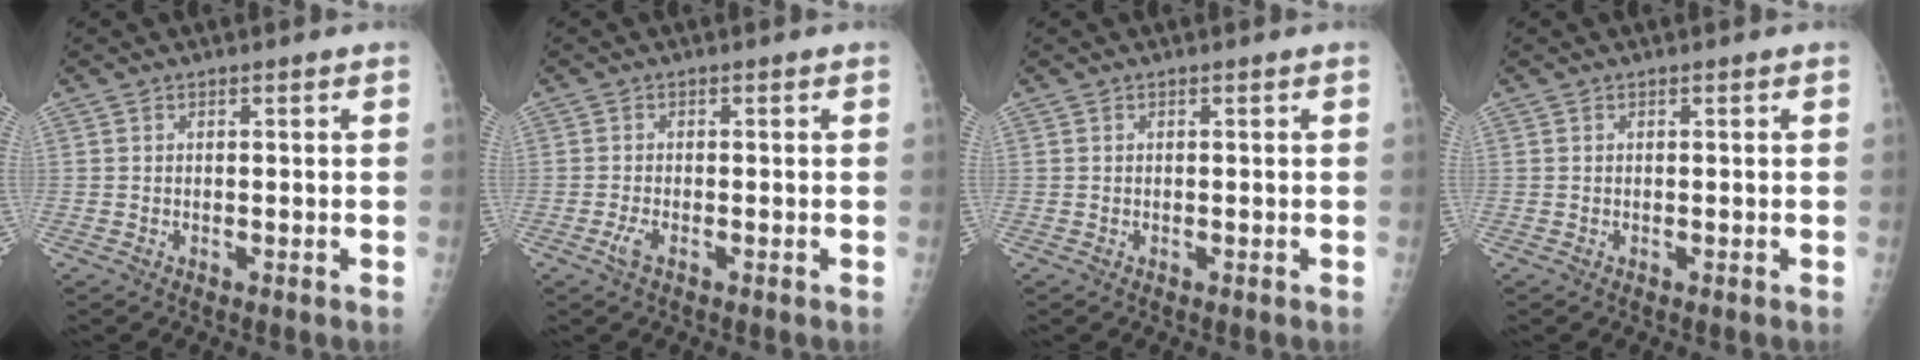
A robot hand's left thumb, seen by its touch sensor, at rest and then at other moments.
{"total": 1.9, "force": [-0.8, 0.7, 1.5], "torque": [-0.035, -0.001, -0.017]}
{"total": 0.0}
{"total": 0.0}